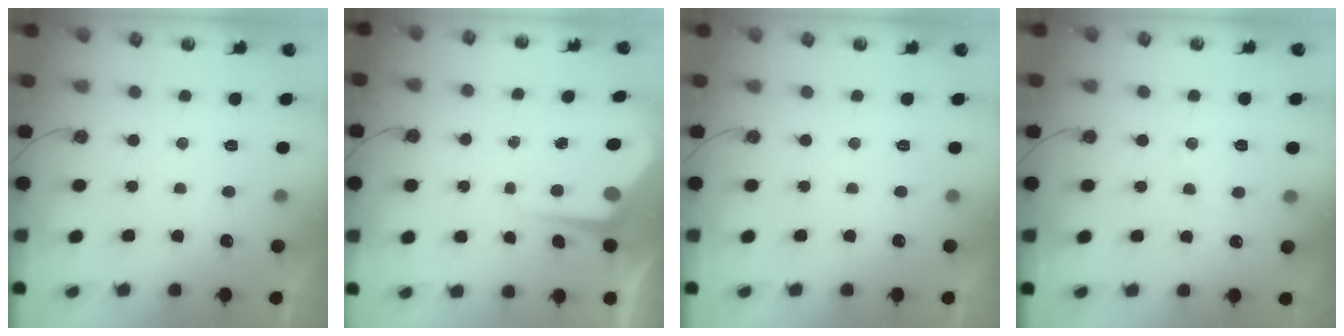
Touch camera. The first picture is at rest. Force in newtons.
{"total": 6.8, "press": 6.7, "slide": 0.4}
{"total": 0.0}
{"total": 6.6, "press": 6.5, "slide": 0.8}